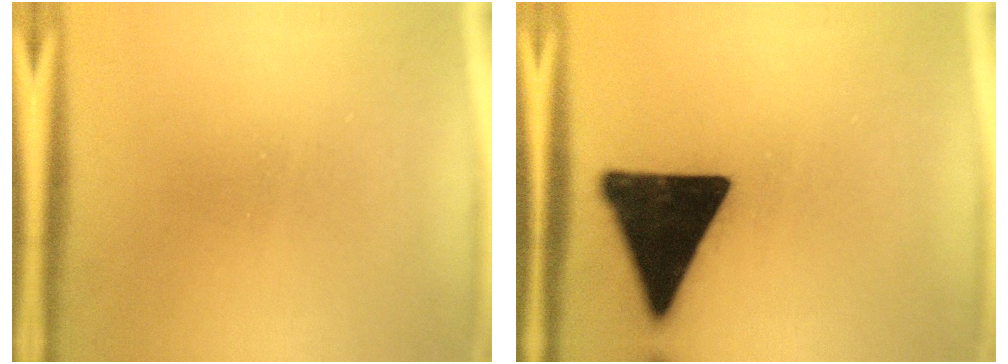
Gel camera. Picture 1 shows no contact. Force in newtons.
{"total": 19.9}